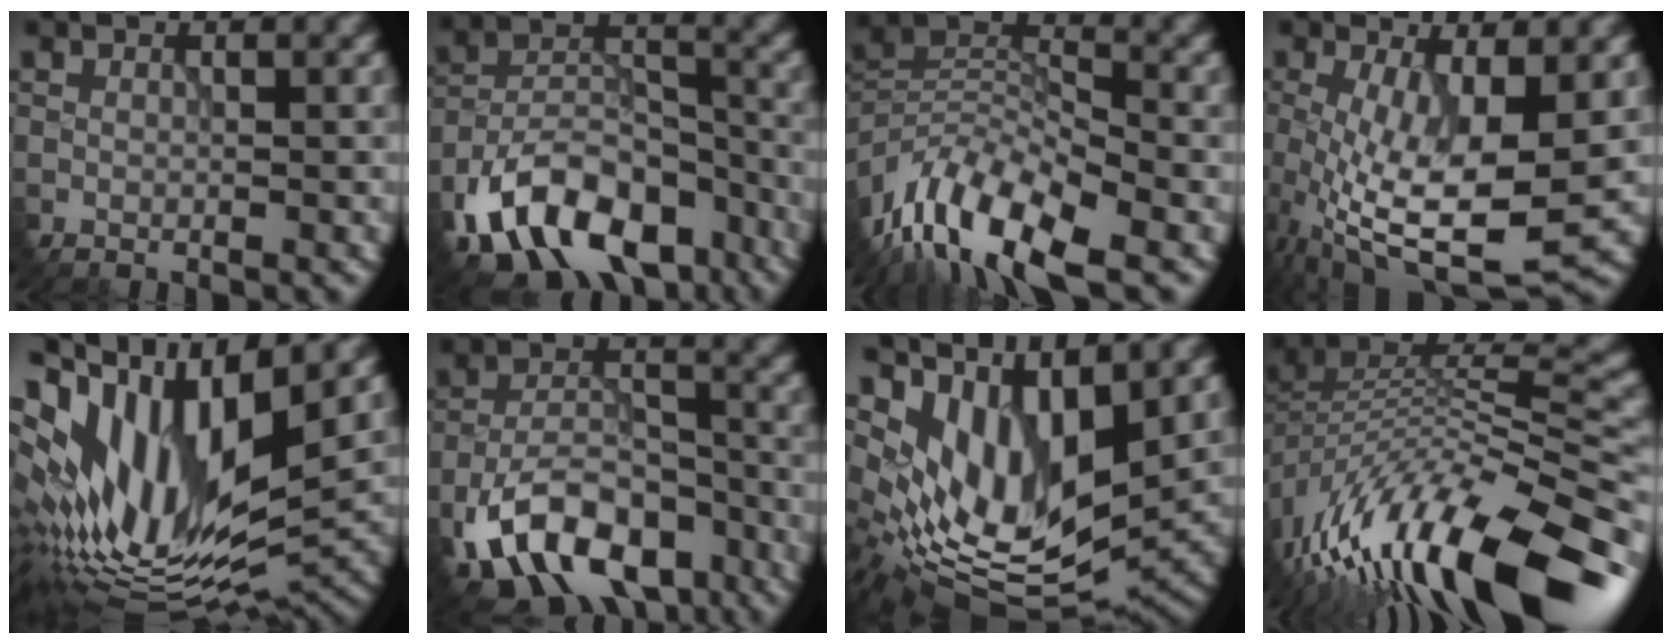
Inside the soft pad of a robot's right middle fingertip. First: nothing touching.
{"total": 11.3, "force": [-7.3, 6.3, 5.8], "torque": [-0.108, 0.010, -0.130]}
{"total": 10.9, "force": [-6.5, 4.2, 7.6], "torque": [-0.148, 0.012, -0.123]}
{"total": 9.9, "force": [-1.4, 3.5, 9.2], "torque": [-0.189, -0.018, -0.016]}
{"total": 15.0, "force": [2.7, 6.2, 13.3], "torque": [-0.268, 0.011, 0.058]}
{"total": 10.6, "force": [-6.6, 5.6, 6.2], "torque": [-0.116, 0.005, -0.115]}
{"total": 10.3, "force": [4.3, 5.0, 8.0], "torque": [-0.160, -0.016, 0.094]}
{"total": 15.7, "force": [-9.9, 5.8, 10.6], "torque": [-0.214, 0.014, -0.160]}